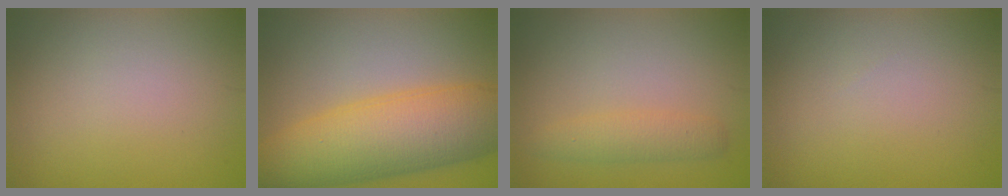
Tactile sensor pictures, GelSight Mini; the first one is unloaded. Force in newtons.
{"total": 10.3, "press": 10.3, "slide": 0.2}
{"total": 2.2, "press": 2.2, "slide": 0.2}
{"total": 0.0}